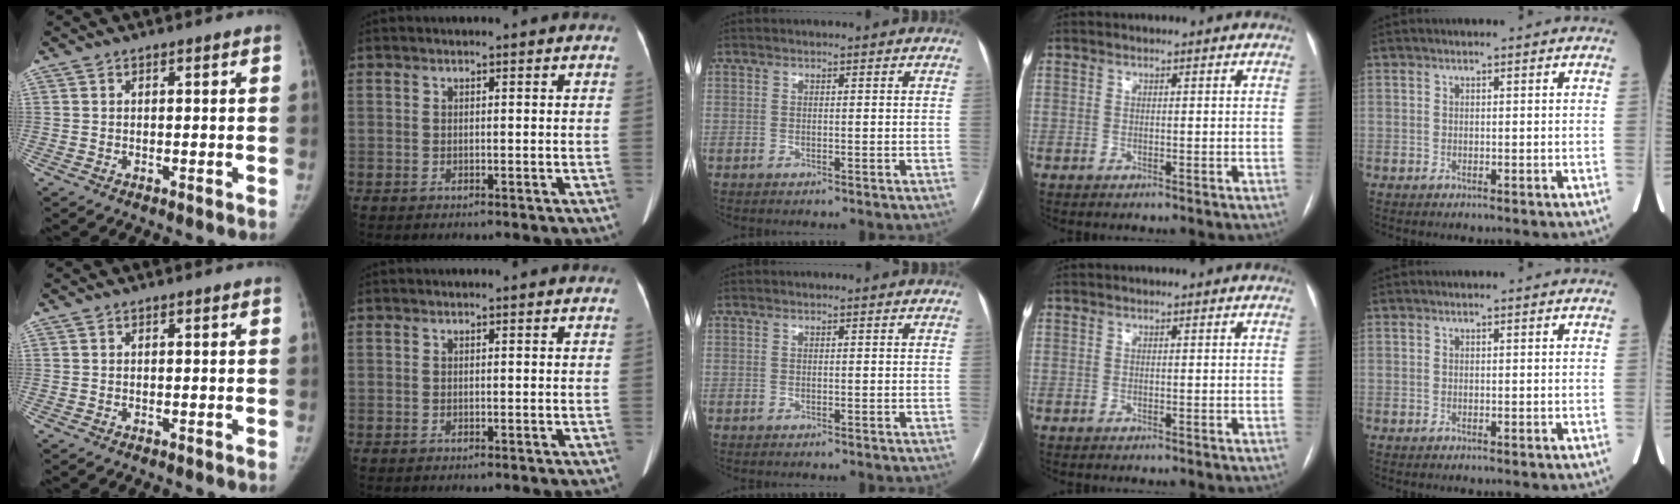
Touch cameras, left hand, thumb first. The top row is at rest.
{}